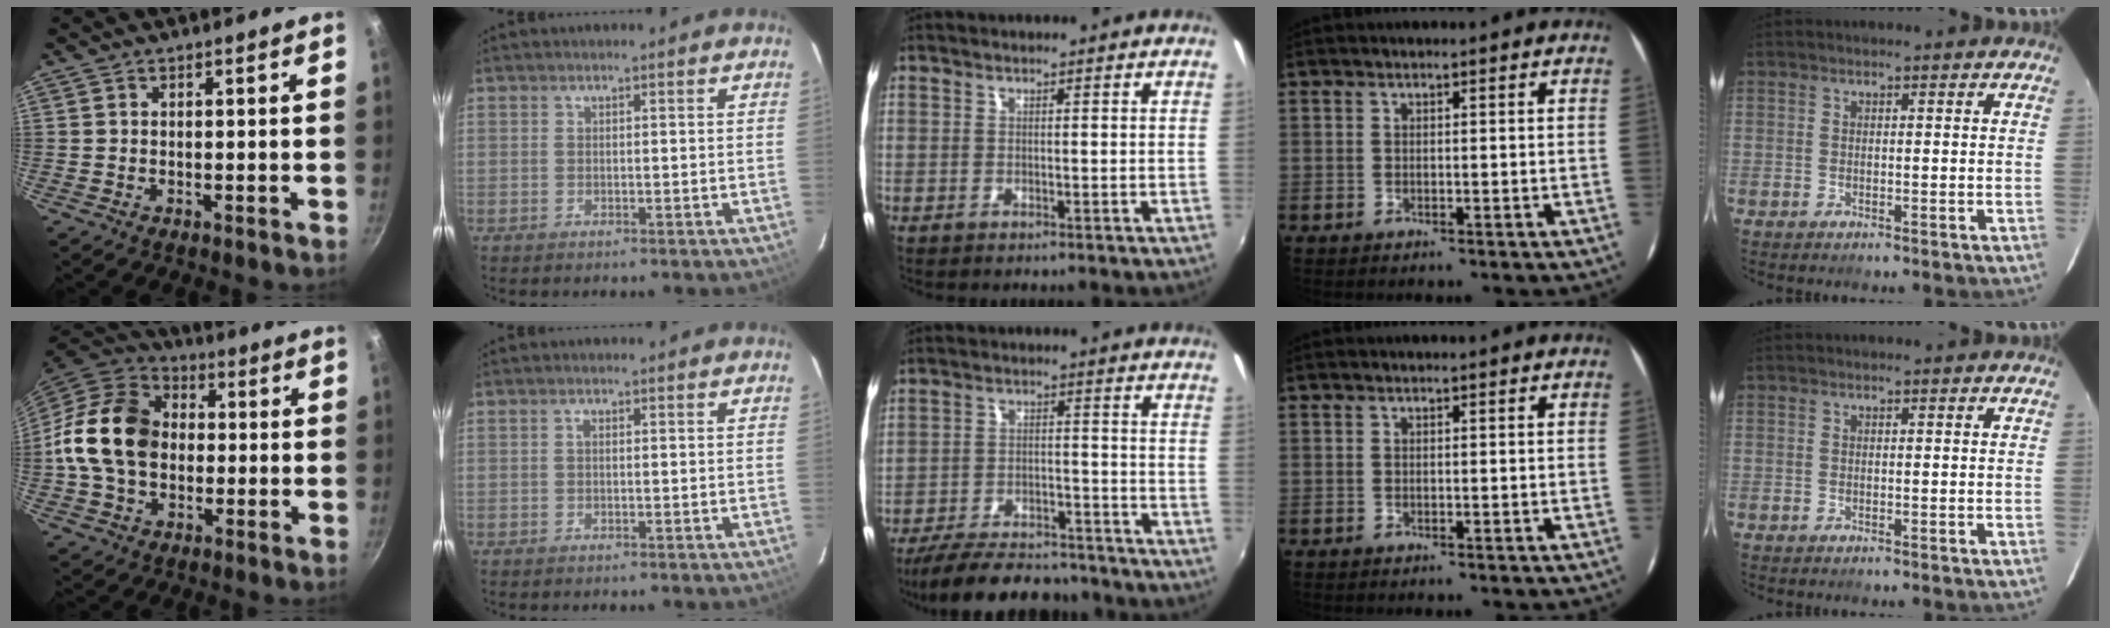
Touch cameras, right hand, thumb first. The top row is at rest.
{"thumb": {"total": 17.2, "force": [-0.4, 12.9, 11.4], "torque": [-0.183, 0.030, -0.023]}, "index": {"total": 0.6, "force": [0.0, 0.3, 0.4], "torque": [-0.008, 0.004, 0.000]}, "middle": {"total": 18.5, "force": [-15.8, 5.8, 7.7], "torque": [-0.164, -0.005, -0.224]}}